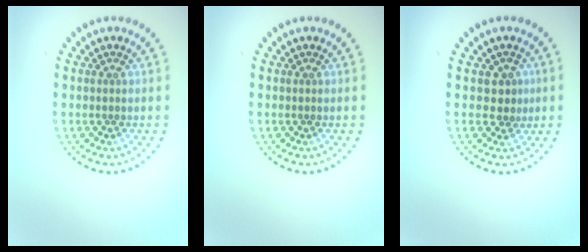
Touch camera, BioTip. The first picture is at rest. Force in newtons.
{"total": 0.0}
{"total": 1.7, "press": 1.5, "slide": 0.9}